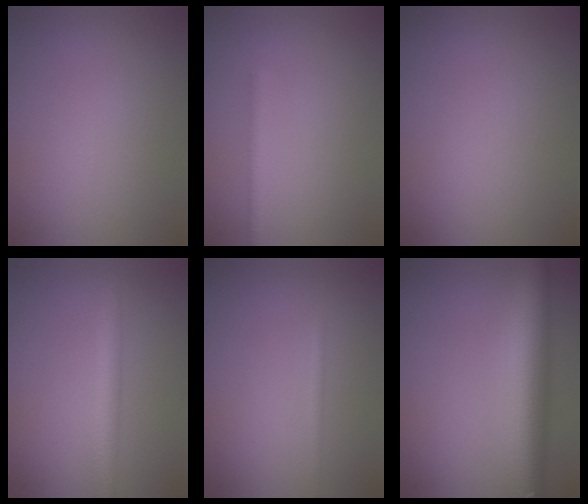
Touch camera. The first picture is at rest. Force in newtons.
{"total": 1.6, "press": 1.6, "slide": 0.0}
{"total": 0.0}
{"total": 3.4, "press": 3.4, "slide": 0.1}
{"total": 0.8, "press": 0.7, "slide": 0.1}
{"total": 9.6, "press": 9.6, "slide": 0.6}